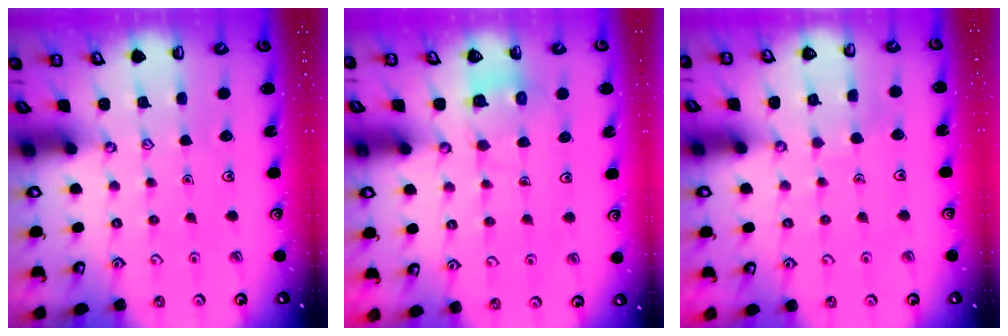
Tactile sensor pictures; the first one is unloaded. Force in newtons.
{"total": 6.3, "press": 6.3, "slide": 0.5}
{"total": 2.3, "press": 2.3, "slide": 0.1}